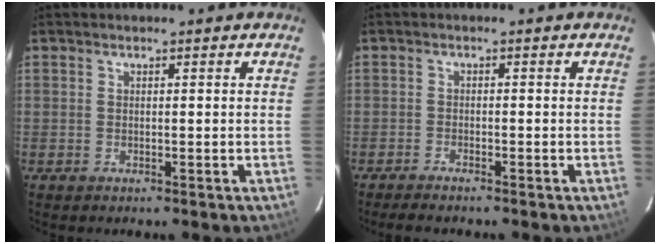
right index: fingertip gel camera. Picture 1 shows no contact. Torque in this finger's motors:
{"motor_torque": [-0.01, -0.19, 0.09, 0.01]}